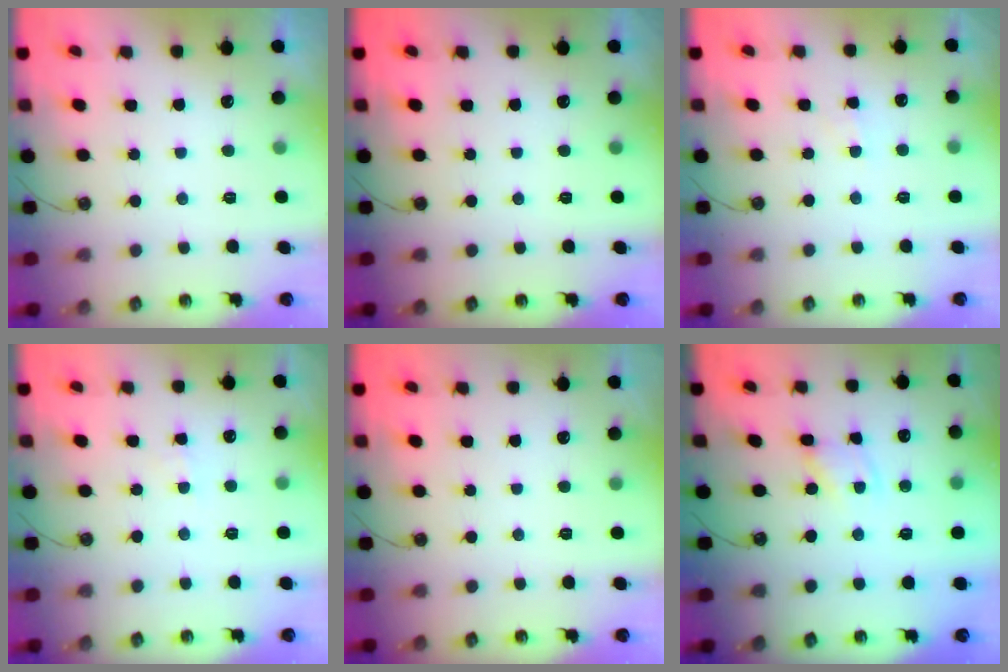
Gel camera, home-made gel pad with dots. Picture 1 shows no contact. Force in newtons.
{"total": 0.0}
{"total": 3.3, "press": 3.3, "slide": 0.5}
{"total": 2.1, "press": 2.1, "slide": 0.4}
{"total": 0.0}
{"total": 1.4, "press": 1.4, "slide": 0.1}